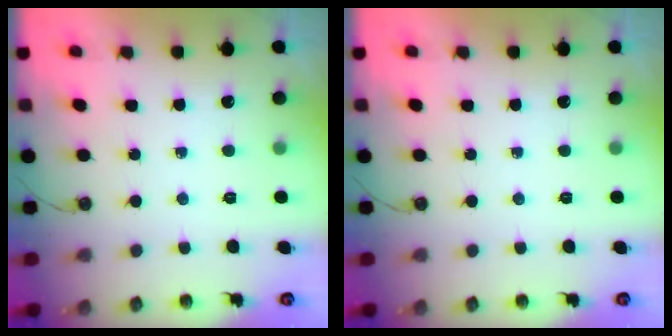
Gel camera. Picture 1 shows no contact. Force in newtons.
{"total": 0.0}